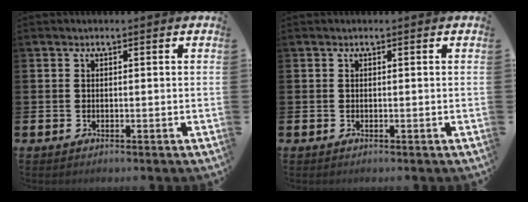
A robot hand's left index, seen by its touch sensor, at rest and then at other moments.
{"total": 0.0}